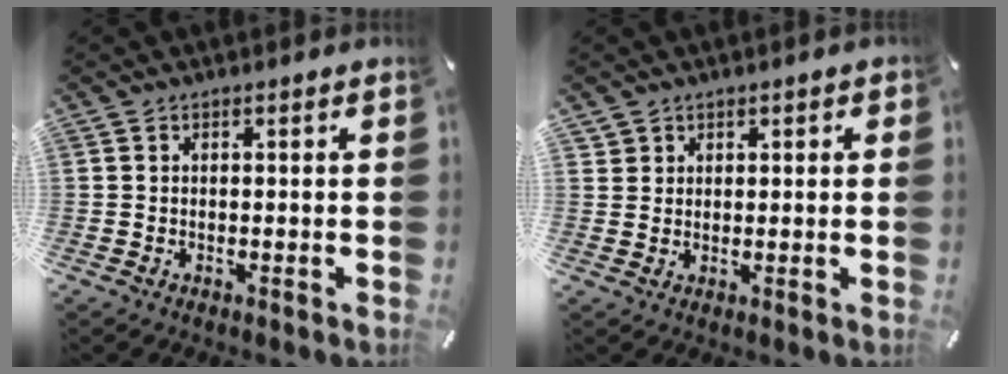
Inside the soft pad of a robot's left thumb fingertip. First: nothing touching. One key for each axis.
{"total": 2.3, "fx": 1.2, "fy": 2.0, "fz": -0.1, "tx": 0.005, "ty": -0.001, "tz": 0.020}